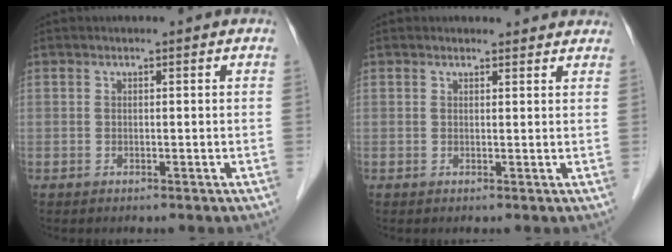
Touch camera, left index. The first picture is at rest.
{"total": 3.5, "force": [3.3, 1.2, 0.2], "torque": [0.001, 0.008, 0.026]}